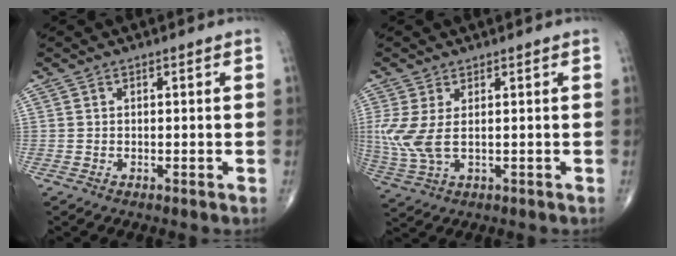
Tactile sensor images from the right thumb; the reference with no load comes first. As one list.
[{"total": 7.2, "force": [0.7, 3.5, 6.3], "torque": [-0.172, -0.004, 0.026]}]